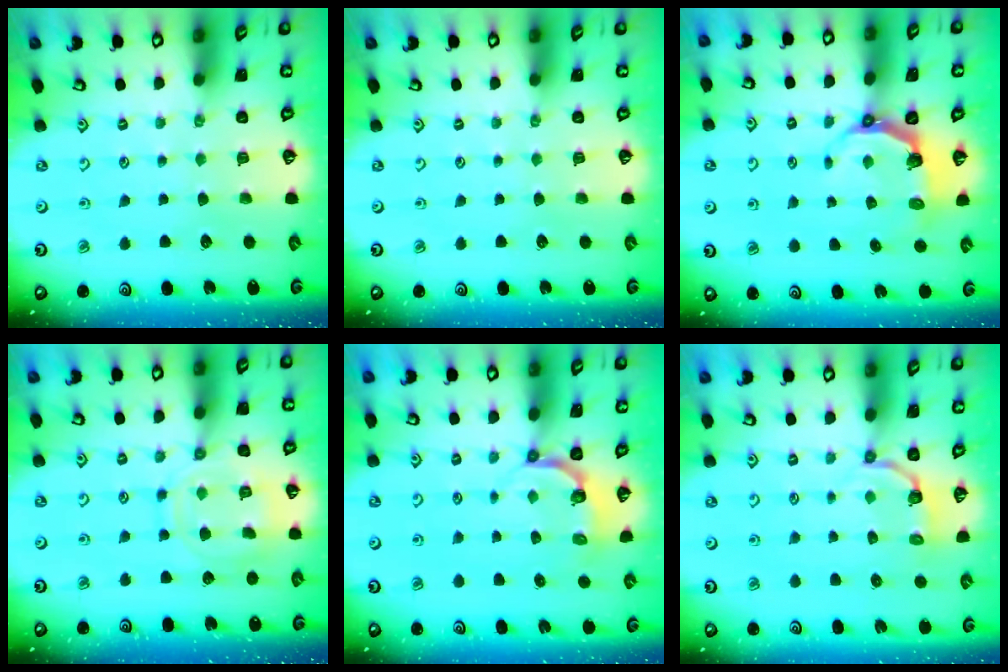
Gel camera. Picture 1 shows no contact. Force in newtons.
{"total": 0.0}
{"total": 4.9, "press": 3.2, "slide": 3.7}
{"total": 12.5, "press": 12.5, "slide": 1.1}
{"total": 4.9, "press": 3.8, "slide": 3.0}
{"total": 3.5, "press": 1.7, "slide": 3.1}